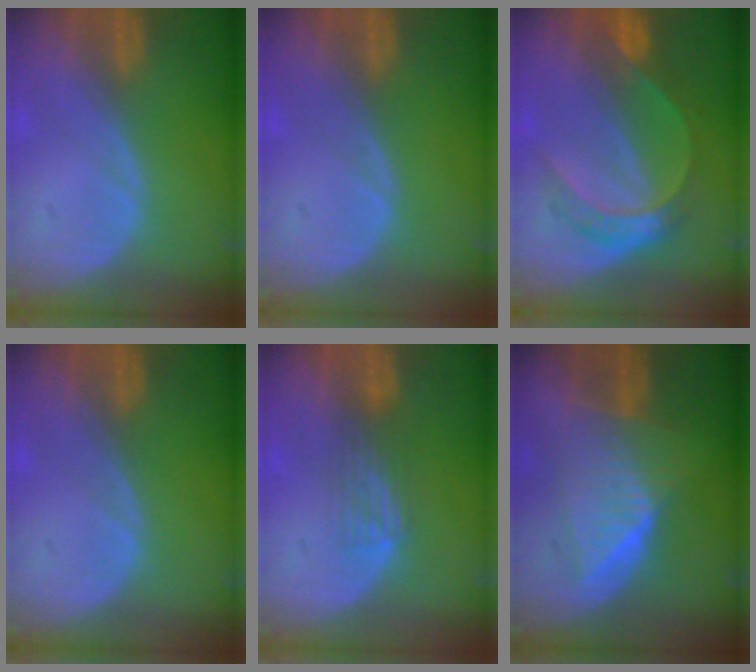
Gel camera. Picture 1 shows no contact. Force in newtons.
{"total": 0.0}
{"total": 6.1, "press": 6.1, "slide": 0.3}
{"total": 0.0}
{"total": 2.9, "press": 2.6, "slide": 1.2}
{"total": 7.1, "press": 7.1, "slide": 0.2}